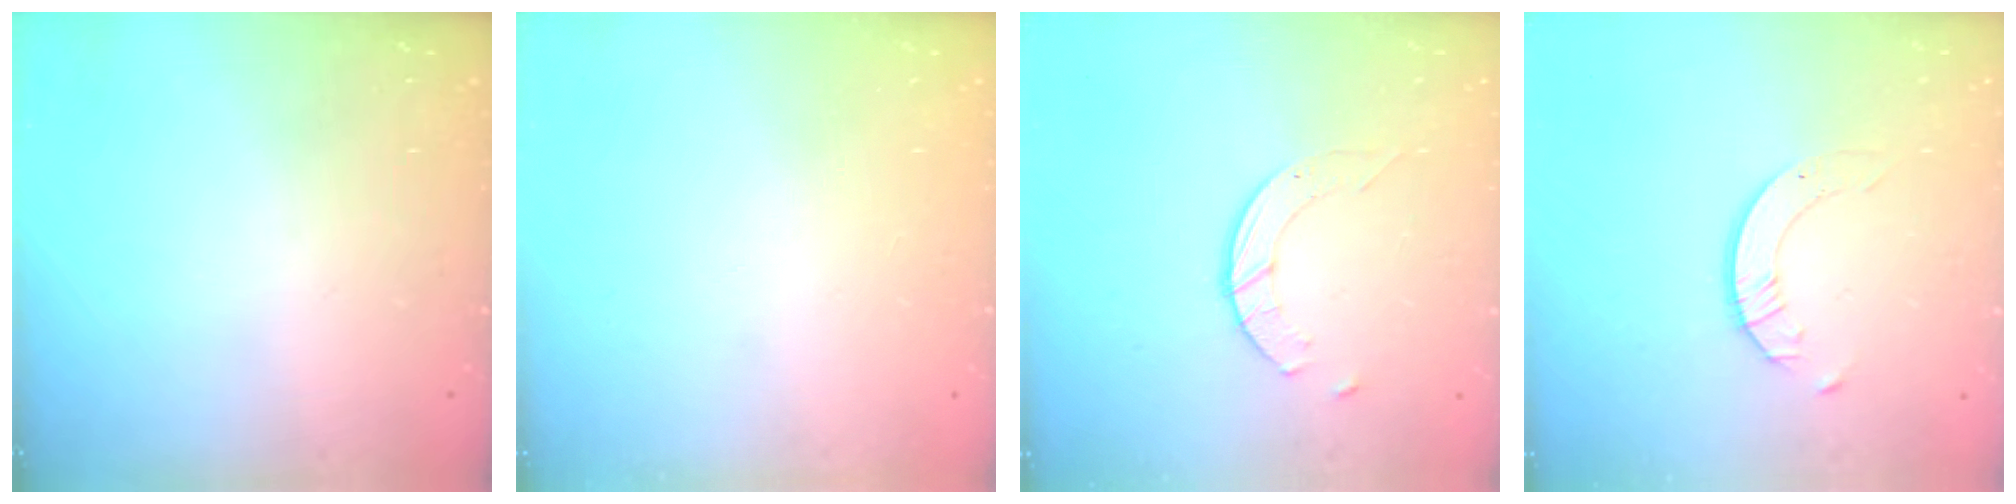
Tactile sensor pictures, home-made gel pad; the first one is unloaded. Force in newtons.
{"total": 0.0}
{"total": 4.1, "press": 4.1, "slide": 0.4}
{"total": 2.0, "press": 2.0, "slide": 0.2}